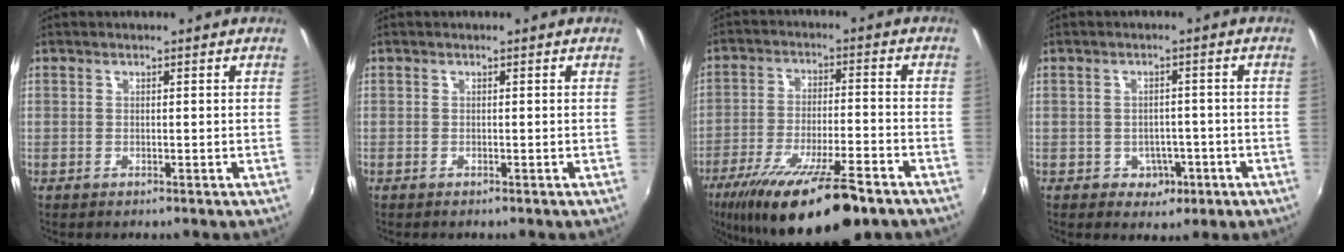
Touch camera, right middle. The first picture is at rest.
{"total": 0.0}
{"total": 19.5, "force": [-13.5, 4.2, 13.4], "torque": [-0.247, -0.048, -0.219]}
{"total": 4.6, "force": [-1.8, 4.0, 1.5], "torque": [-0.037, 0.005, -0.012]}